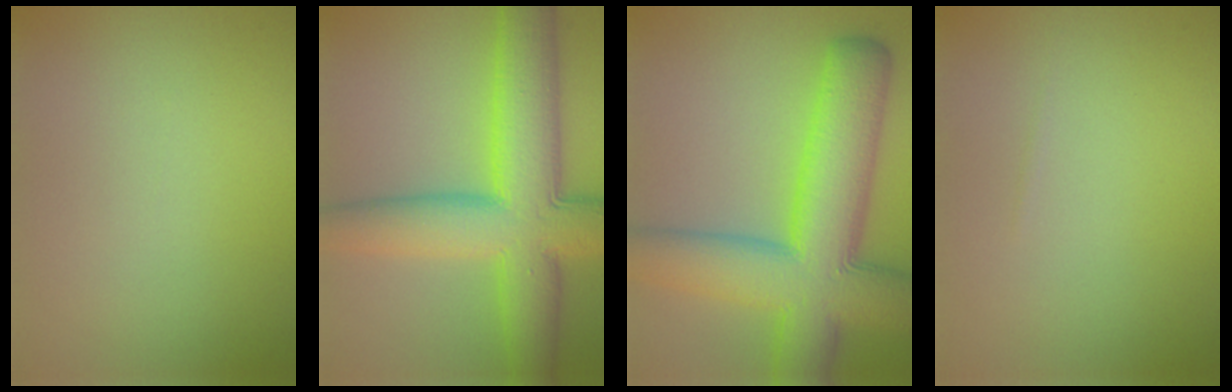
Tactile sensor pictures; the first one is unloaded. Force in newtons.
{"total": 10.4, "press": 10.4, "slide": 0.3}
{"total": 11.2, "press": 11.2, "slide": 0.4}
{"total": 0.0}